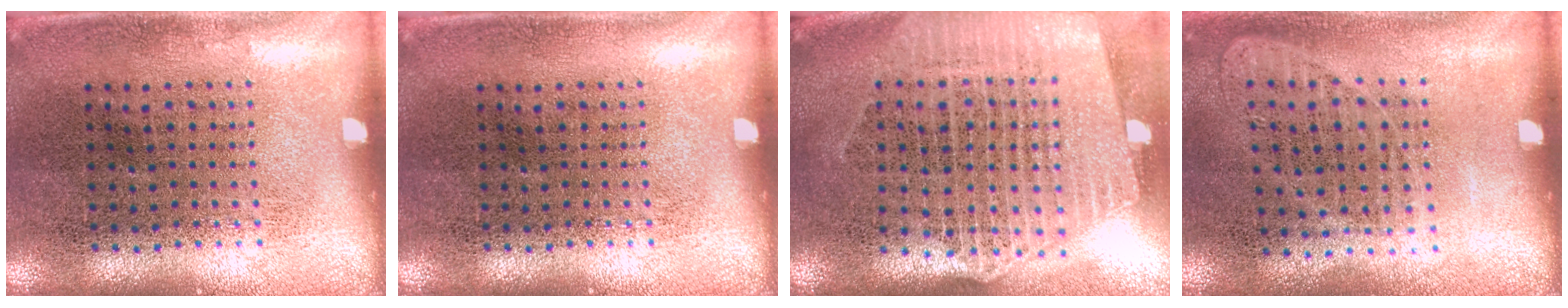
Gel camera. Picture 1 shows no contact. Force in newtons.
{"total": 0.0}
{"total": 2.5, "press": 2.1, "slide": 1.3}
{"total": 1.0, "press": 1.0, "slide": 0.3}